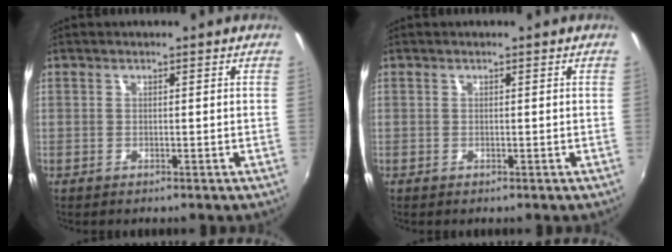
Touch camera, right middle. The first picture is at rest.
{"total": 0.0}